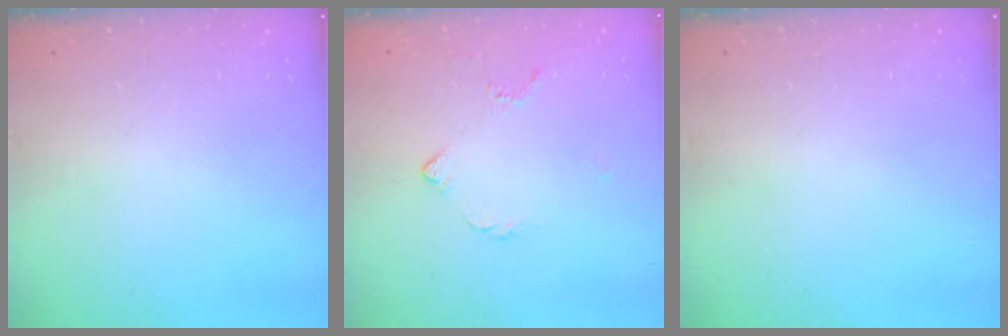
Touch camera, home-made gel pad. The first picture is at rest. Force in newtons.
{"total": 4.0, "press": 3.9, "slide": 0.8}
{"total": 0.0}